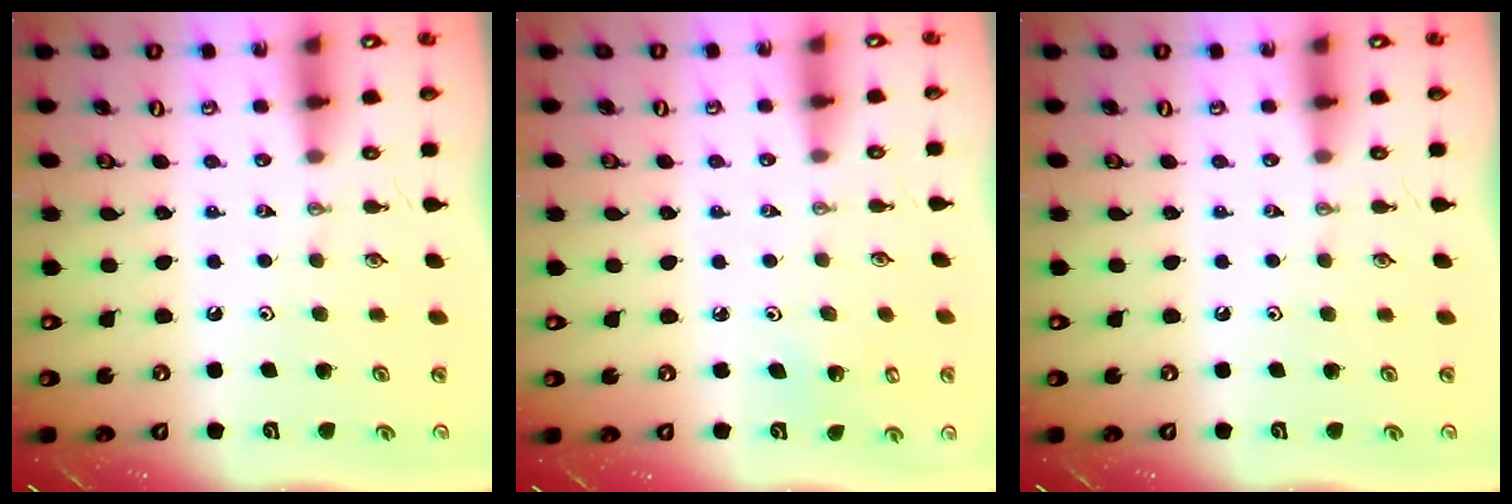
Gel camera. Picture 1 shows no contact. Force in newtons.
{"total": 2.0, "press": 2.0, "slide": 0.2}
{"total": 0.0}